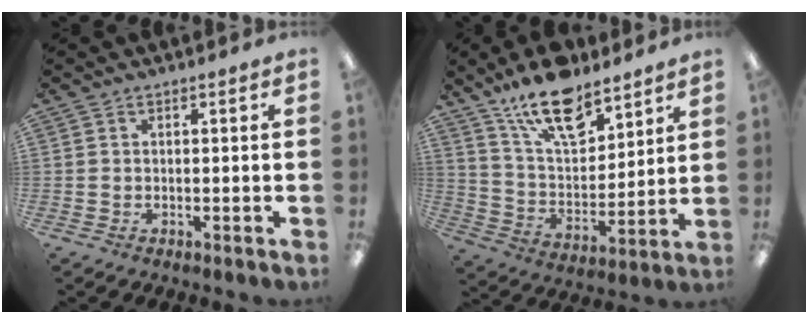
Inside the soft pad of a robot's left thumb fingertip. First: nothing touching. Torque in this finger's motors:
{"motor_torque": [0.76, 0.76, 1.41, -1.37, 0.15]}